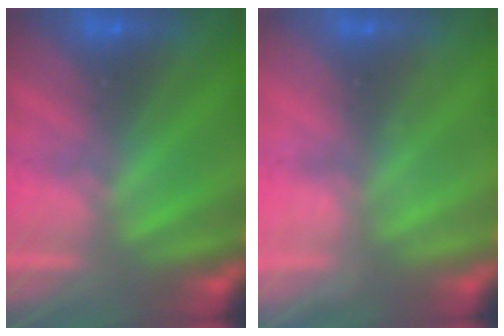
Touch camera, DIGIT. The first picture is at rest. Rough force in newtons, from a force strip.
{"total": 2.2}